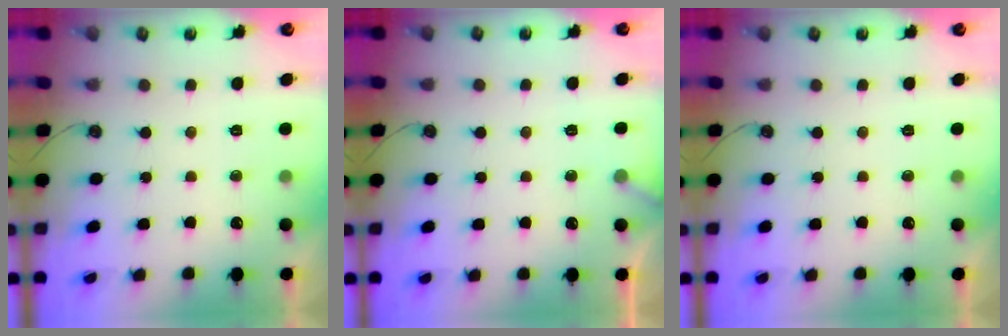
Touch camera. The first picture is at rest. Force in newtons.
{"total": 2.4, "press": 2.4, "slide": 0.1}
{"total": 0.0}